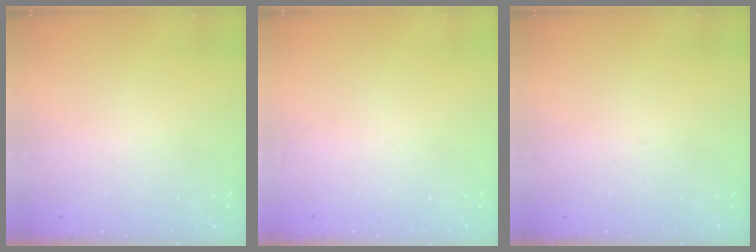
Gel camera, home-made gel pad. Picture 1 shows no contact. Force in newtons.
{"total": 0.0}
{"total": 0.0}